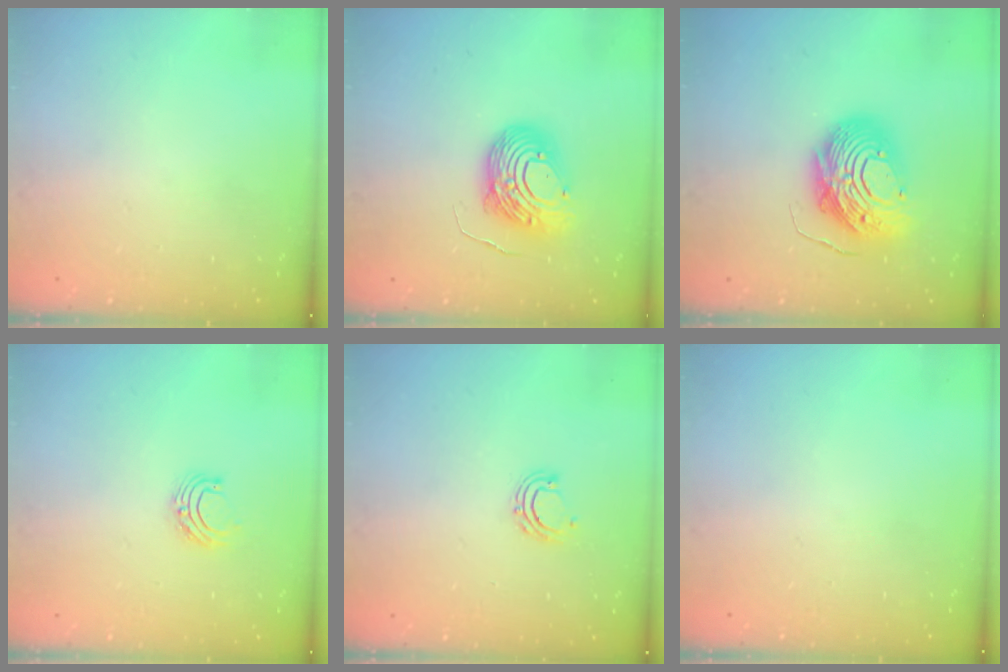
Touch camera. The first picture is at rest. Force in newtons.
{"total": 12.7, "press": 12.6, "slide": 1.6}
{"total": 15.2, "press": 15.1, "slide": 1.3}
{"total": 5.9, "press": 5.9, "slide": 0.5}
{"total": 6.0, "press": 5.8, "slide": 1.3}
{"total": 0.0}